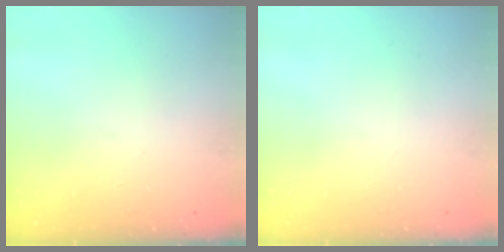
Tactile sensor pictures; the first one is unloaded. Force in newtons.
{"total": 0.0}